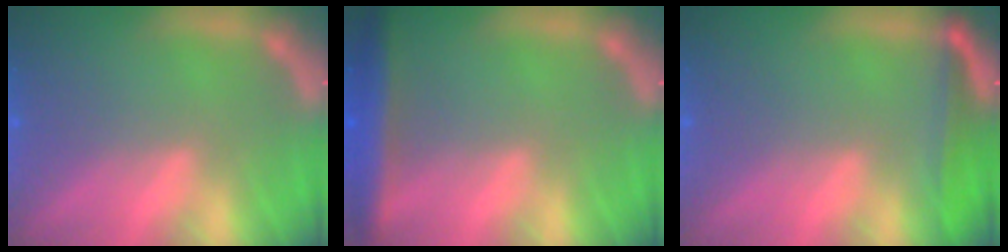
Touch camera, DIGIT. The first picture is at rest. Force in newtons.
{"total": 4.4}
{"total": 4.0}